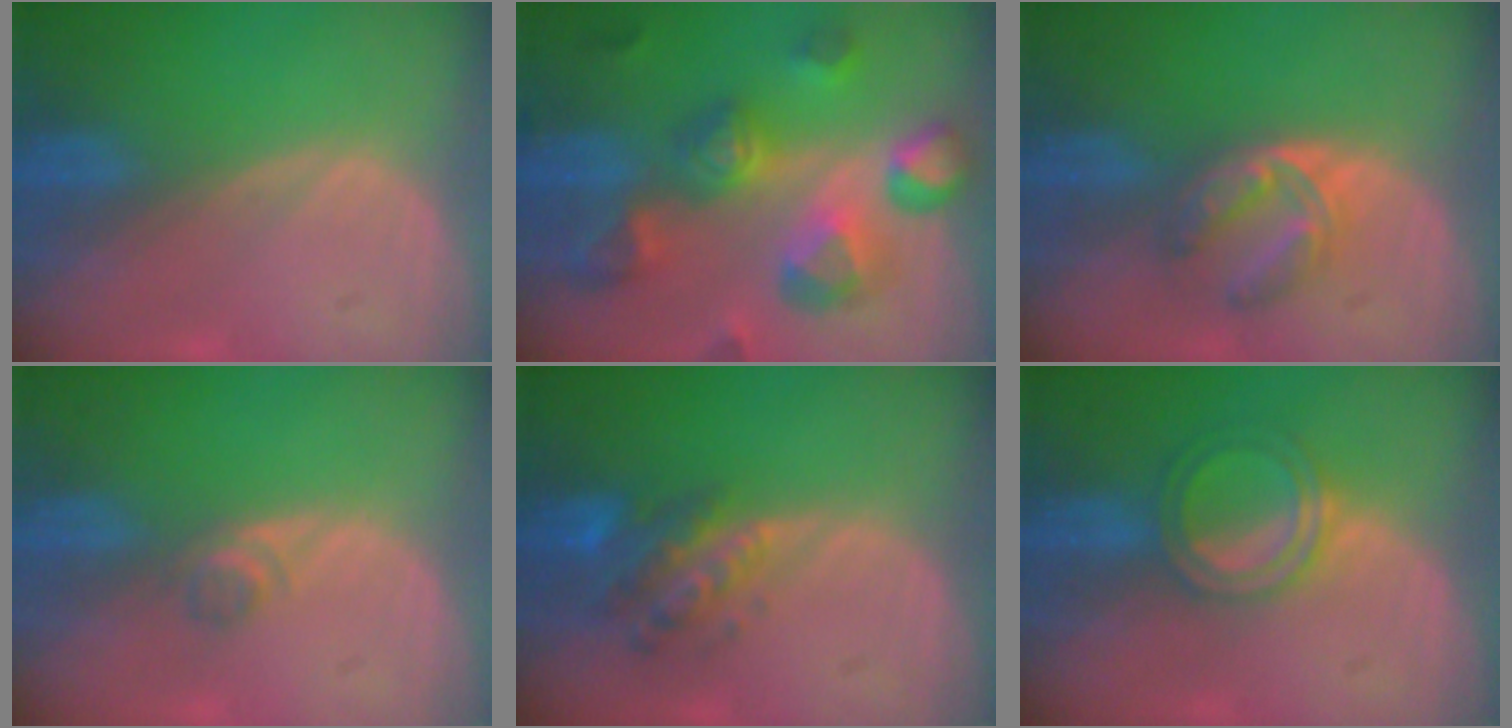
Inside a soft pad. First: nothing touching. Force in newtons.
{"total": 11.2, "press": 10.0, "slide": 5.0}
{"total": 5.4, "press": 5.3, "slide": 1.2}
{"total": 1.8, "press": 1.5, "slide": 0.9}
{"total": 5.9, "press": 5.6, "slide": 1.8}
{"total": 5.0, "press": 4.6, "slide": 1.9}